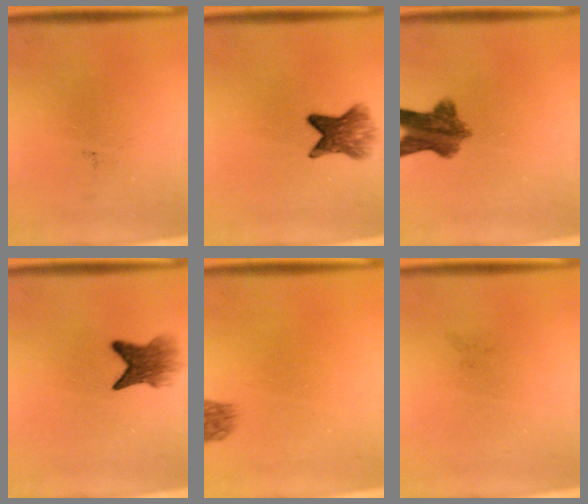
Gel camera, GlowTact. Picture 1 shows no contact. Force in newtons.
{"total": 5.0}
{"total": 7.6}
{"total": 4.8}
{"total": 1.6}
{"total": 0.0}